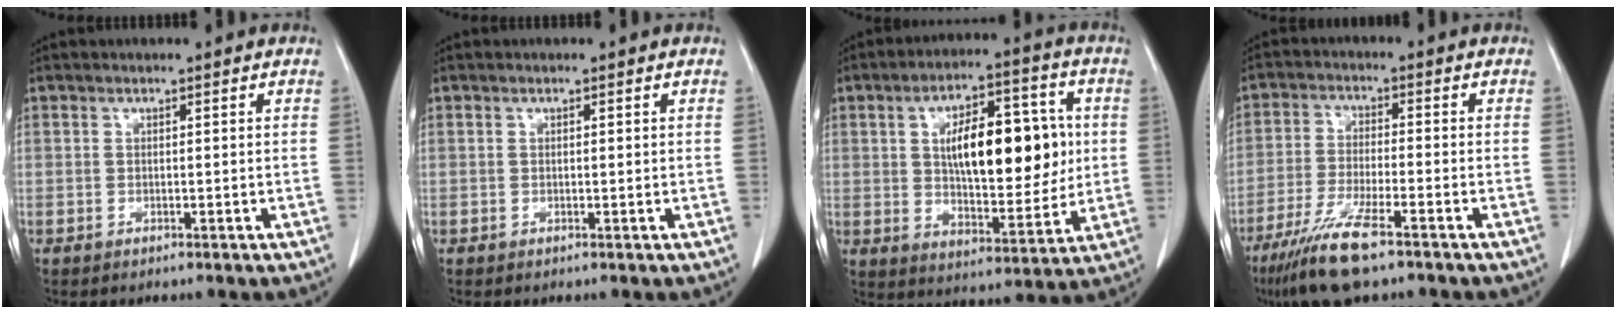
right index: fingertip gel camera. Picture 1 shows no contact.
{"total": 0.0}
{"total": 16.2, "force": [2.4, 6.7, 14.5], "torque": [-0.228, 0.021, 0.045]}
{"total": 9.8, "force": [-6.7, 0.9, 7.1], "torque": [-0.141, -0.028, -0.121]}